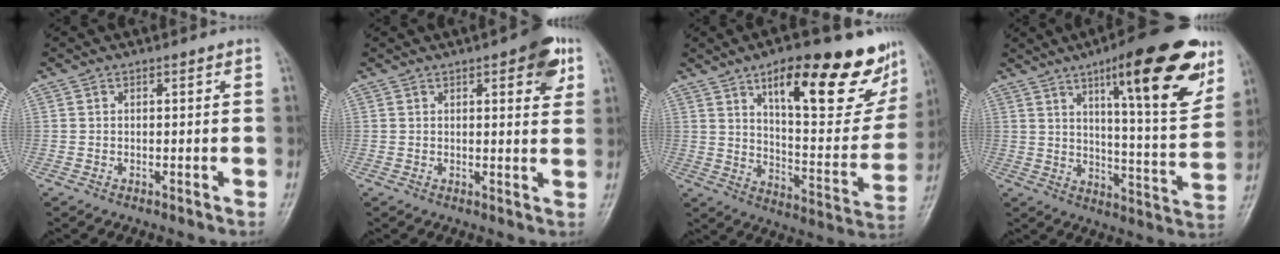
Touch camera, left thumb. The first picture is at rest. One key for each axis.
{"total": 7.0, "fx": 3.4, "fy": 2.5, "fz": 5.6, "tx": -0.051, "ty": -0.010, "tz": 0.035}
{"total": 26.5, "fx": 15.2, "fy": 9.0, "fz": 19.7, "tx": -0.228, "ty": -0.054, "tz": 0.227}
{"total": 22.7, "fx": 12.0, "fy": 5.4, "fz": 18.5, "tx": -0.224, "ty": -0.048, "tz": 0.173}